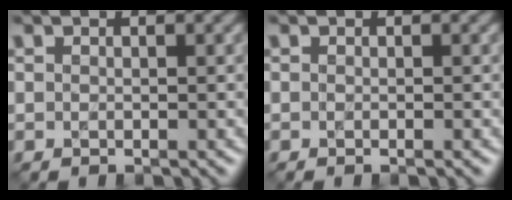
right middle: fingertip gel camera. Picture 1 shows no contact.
{"total": 0.0}